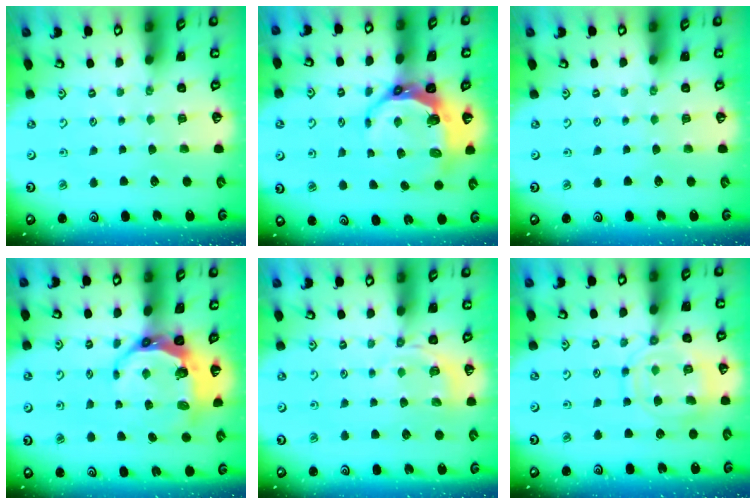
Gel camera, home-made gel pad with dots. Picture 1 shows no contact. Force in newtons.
{"total": 9.7, "press": 8.4, "slide": 4.8}
{"total": 0.0}
{"total": 9.6, "press": 8.7, "slide": 4.1}
{"total": 5.0, "press": 4.5, "slide": 2.3}
{"total": 13.8, "press": 13.8, "slide": 1.2}